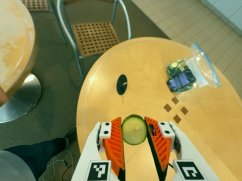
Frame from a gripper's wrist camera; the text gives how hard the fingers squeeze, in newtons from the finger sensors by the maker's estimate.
{"total": 6.1, "left": 6.0, "right": 6.2}